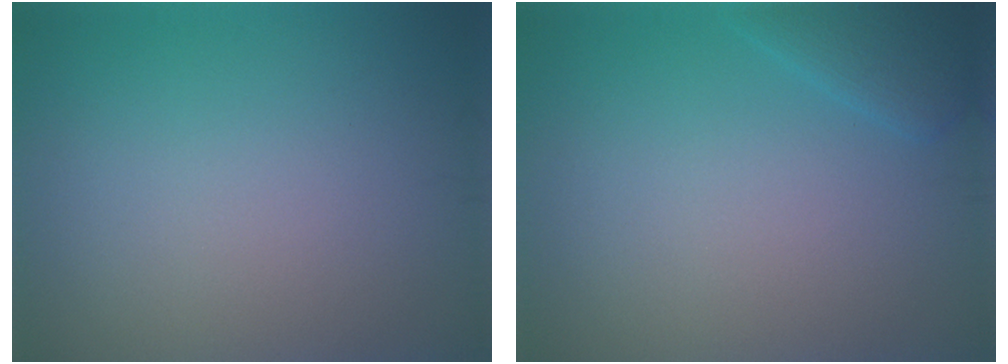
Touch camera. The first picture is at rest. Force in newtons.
{"total": 2.0, "press": 2.0, "slide": 0.1}